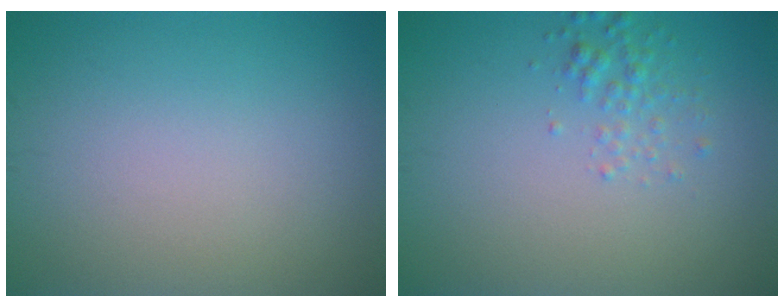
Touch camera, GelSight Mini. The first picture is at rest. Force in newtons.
{"total": 1.6, "press": 1.6, "slide": 0.1}